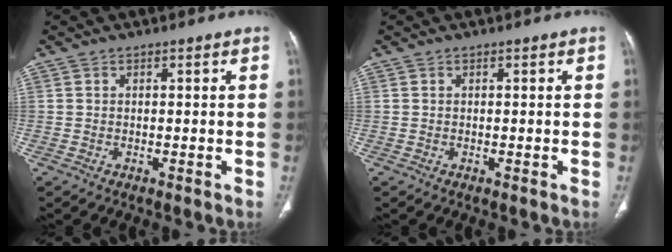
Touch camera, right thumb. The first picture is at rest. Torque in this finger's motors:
{"motor_torque": [-0.22, 0.21, 0.10, 0.10, 0.03]}